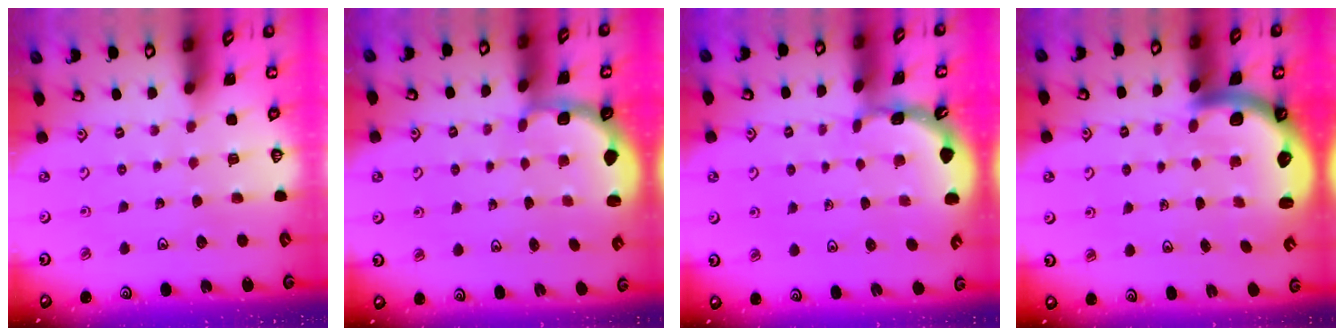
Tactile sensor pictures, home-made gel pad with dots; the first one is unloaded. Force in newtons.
{"total": 2.3, "press": 2.0, "slide": 1.0}
{"total": 1.7, "press": 1.7, "slide": 0.1}
{"total": 3.5, "press": 3.3, "slide": 1.0}